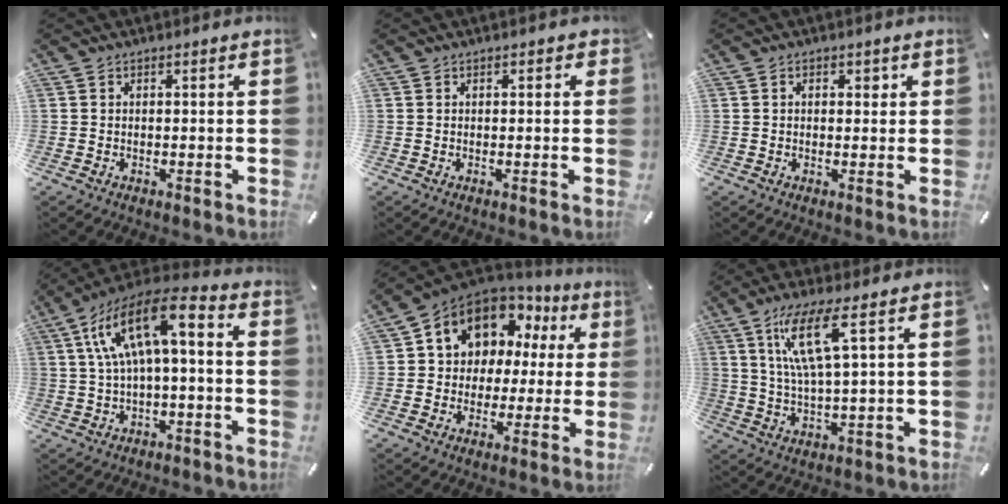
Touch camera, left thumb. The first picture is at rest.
{"total": 0.6, "force": [0.0, 0.5, 0.4], "torque": [0.001, 0.000, -0.003]}
{"total": 1.8, "force": [0.4, 1.3, 1.3], "torque": [-0.019, 0.005, 0.003]}
{"total": 15.3, "force": [3.4, 6.1, 13.6], "torque": [-0.259, -0.013, 0.054]}
{"total": 11.2, "force": [5.9, 8.9, 3.4], "torque": [-0.077, -0.043, 0.114]}
{"total": 12.5, "force": [5.1, 2.4, 11.1], "torque": [-0.227, 0.005, 0.087]}